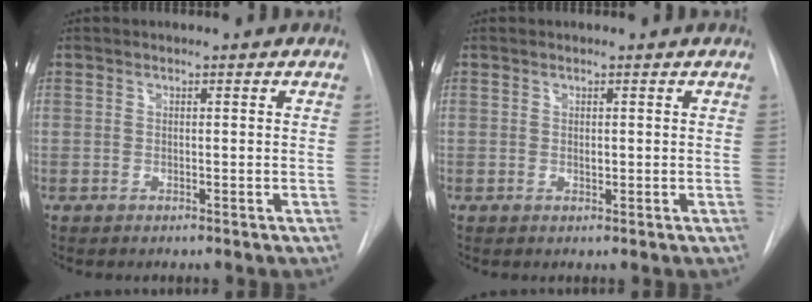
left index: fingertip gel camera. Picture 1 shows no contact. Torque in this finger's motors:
{"motor_torque": [0.37, -0.29, 0.00, 0.00]}